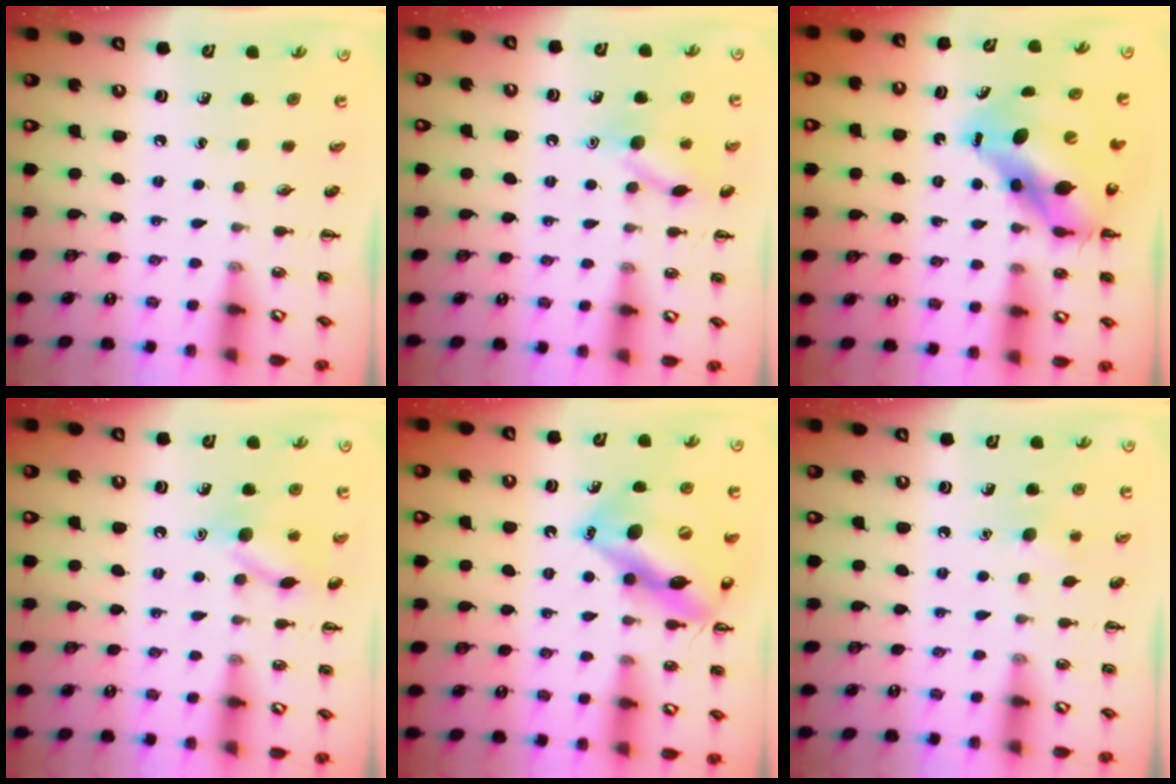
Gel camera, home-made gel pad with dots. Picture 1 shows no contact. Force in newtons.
{"total": 10.9, "press": 10.8, "slide": 0.6}
{"total": 12.1, "press": 11.6, "slide": 3.1}
{"total": 10.9, "press": 10.8, "slide": 0.6}
{"total": 16.6, "press": 16.4, "slide": 2.4}
{"total": 5.6, "press": 5.4, "slide": 1.4}